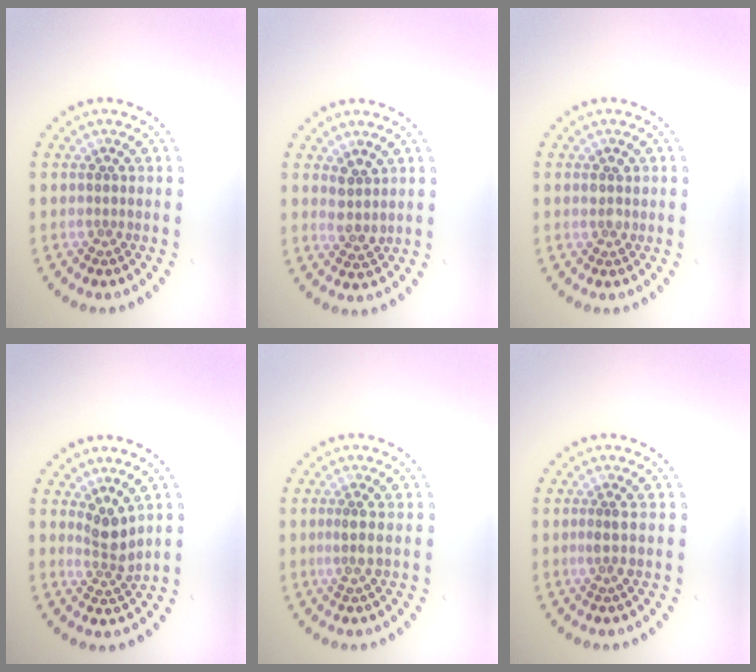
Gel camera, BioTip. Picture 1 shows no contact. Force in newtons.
{"total": 2.0, "press": 1.8, "slide": 1.0}
{"total": 1.2, "press": 1.1, "slide": 0.5}
{"total": 2.3, "press": 1.8, "slide": 1.5}
{"total": 1.2, "press": 0.7, "slide": 1.0}
{"total": 1.0, "press": 0.6, "slide": 0.7}